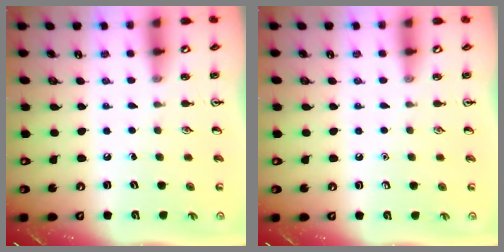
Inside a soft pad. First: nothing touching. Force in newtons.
{"total": 0.0}